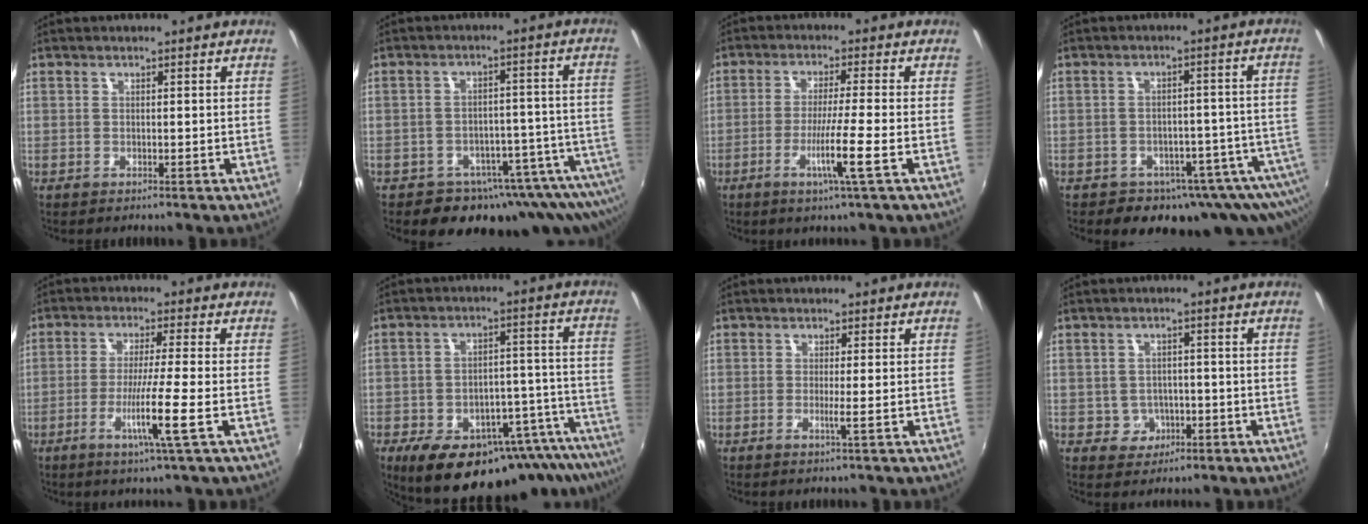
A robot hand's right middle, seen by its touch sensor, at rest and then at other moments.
{"total": 19.0, "force": [-15.1, 9.0, 7.3], "torque": [-0.084, 0.011, -0.184]}
{"total": 7.0, "force": [-2.7, -1.4, 6.3], "torque": [-0.123, -0.015, -0.052]}
{"total": 16.9, "force": [-11.7, 9.7, 7.5], "torque": [-0.104, -0.001, -0.130]}
{"total": 7.9, "force": [-3.0, -1.6, 7.2], "torque": [-0.143, -0.017, -0.056]}
{"total": 23.7, "force": [-18.4, 8.9, 12.1], "torque": [-0.179, -0.001, -0.234]}
{"total": 1.5, "force": [-0.4, -0.7, 1.3], "torque": [-0.020, -0.008, -0.008]}
{"total": 4.5, "force": [-1.5, 4.1, 0.9], "torque": [-0.028, 0.008, -0.013]}